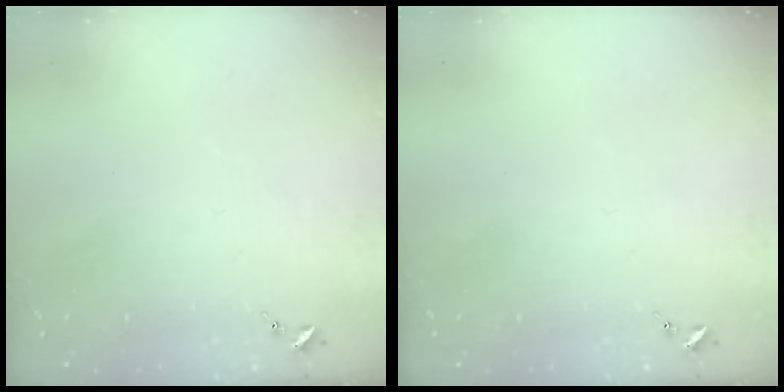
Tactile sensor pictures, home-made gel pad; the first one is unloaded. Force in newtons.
{"total": 0.0}